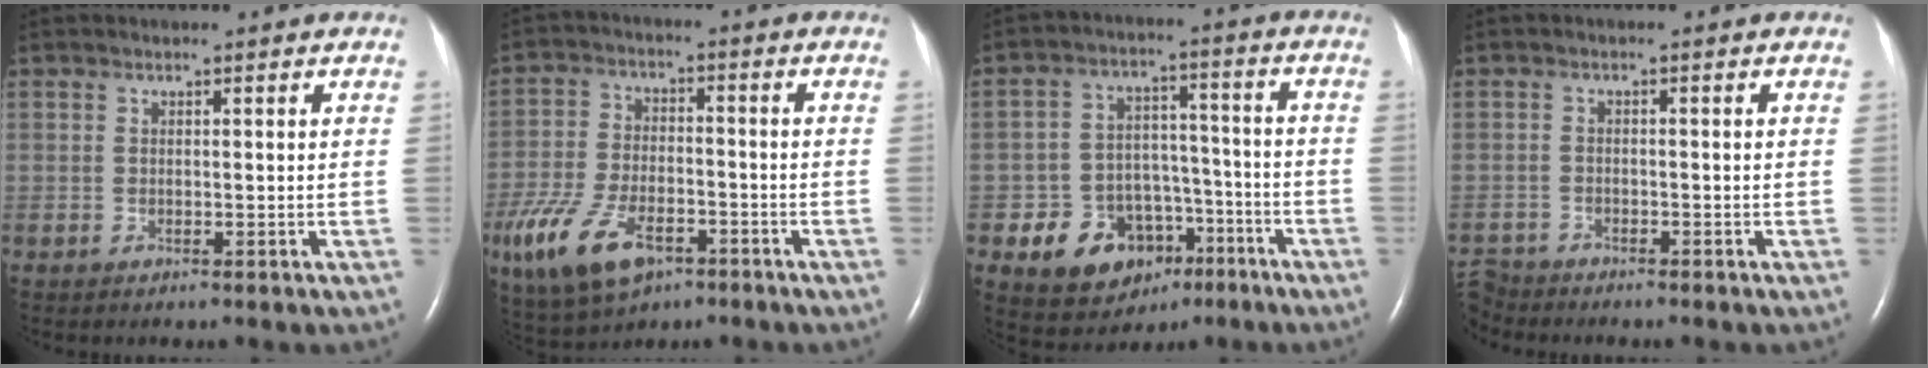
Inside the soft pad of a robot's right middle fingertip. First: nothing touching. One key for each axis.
{"total": 13.8, "fx": -7.3, "fy": 6.6, "fz": 9.6, "tx": -0.210, "ty": -0.012, "tz": -0.125}
{"total": 11.1, "fx": -5.5, "fy": 8.2, "fz": 5.1, "tx": -0.083, "ty": 0.027, "tz": -0.074}
{"total": 3.3, "fx": -3.3, "fy": 0.5, "fz": -0.5, "tx": 0.012, "ty": -0.012, "tz": -0.061}